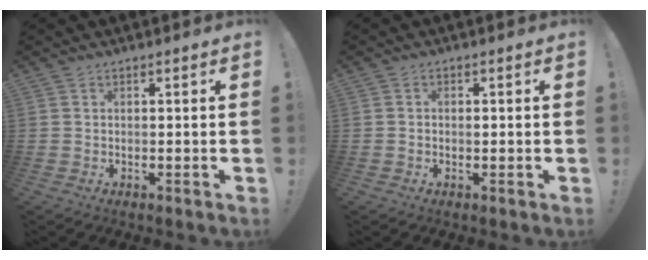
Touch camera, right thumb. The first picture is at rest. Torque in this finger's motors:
{"motor_torque": [0.04, -0.45, 0.00, -0.04, 0.01]}